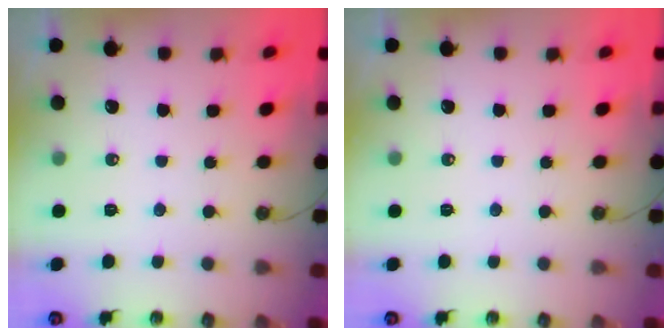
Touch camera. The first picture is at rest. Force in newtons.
{"total": 0.0}